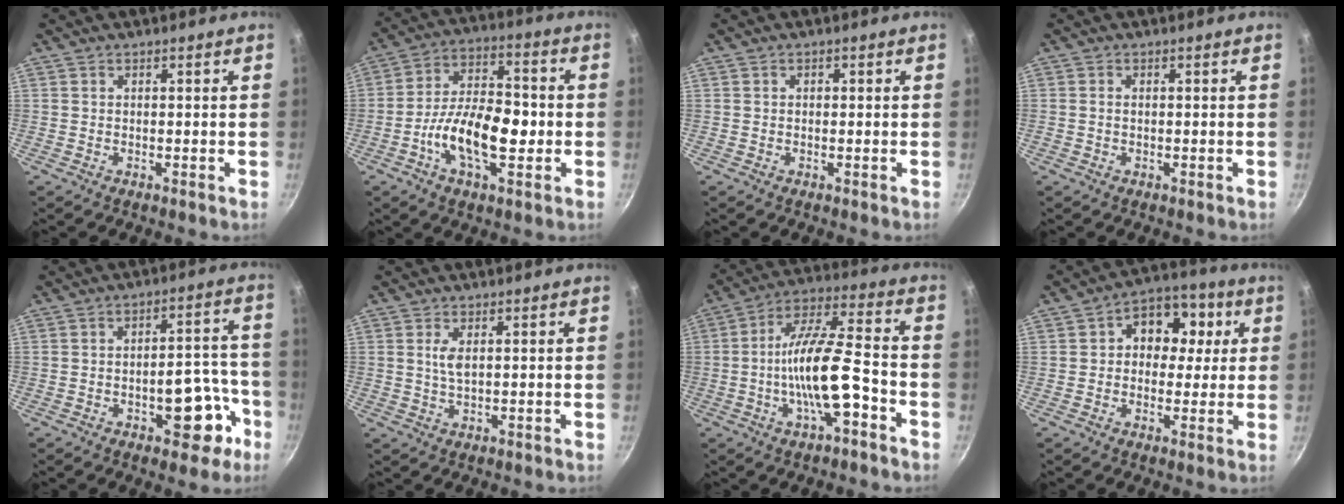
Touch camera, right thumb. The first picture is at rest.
{"total": 14.5, "force": [-3.2, 7.3, 12.2], "torque": [-0.190, 0.040, -0.065]}
{"total": 0.7, "force": [0.1, 0.7, 0.4], "torque": [-0.002, 0.005, 0.000]}
{"total": 0.8, "force": [-0.1, 0.6, 0.6], "torque": [-0.010, 0.003, -0.002]}
{"total": 11.5, "force": [-5.1, 6.0, 8.4], "torque": [-0.057, 0.049, -0.062]}
{"total": 2.7, "force": [0.7, 1.2, 2.3], "torque": [-0.044, -0.004, 0.015]}
{"total": 15.0, "force": [-4.9, 4.6, 13.4], "torque": [-0.232, 0.041, -0.096]}
{"total": 11.1, "force": [2.2, 8.7, 6.5], "torque": [-0.047, 0.012, 0.014]}